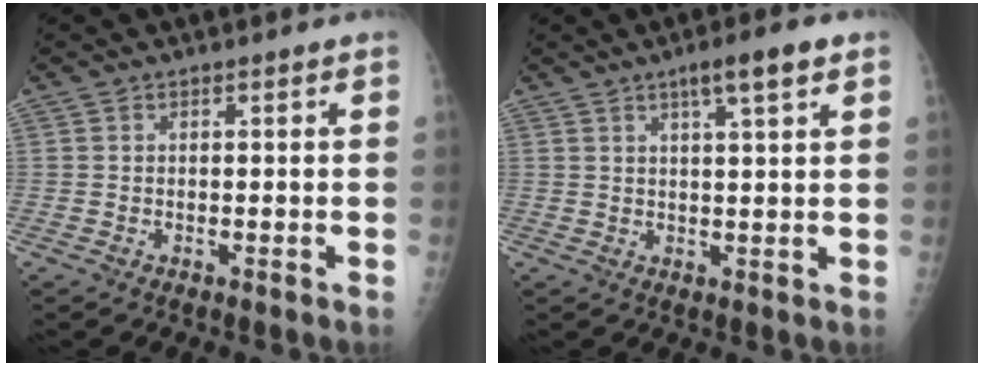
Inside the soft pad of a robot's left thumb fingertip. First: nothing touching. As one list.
[{"total": 6.0, "force": [3.3, 0.8, 4.9], "torque": [-0.077, -0.005, 0.052]}]